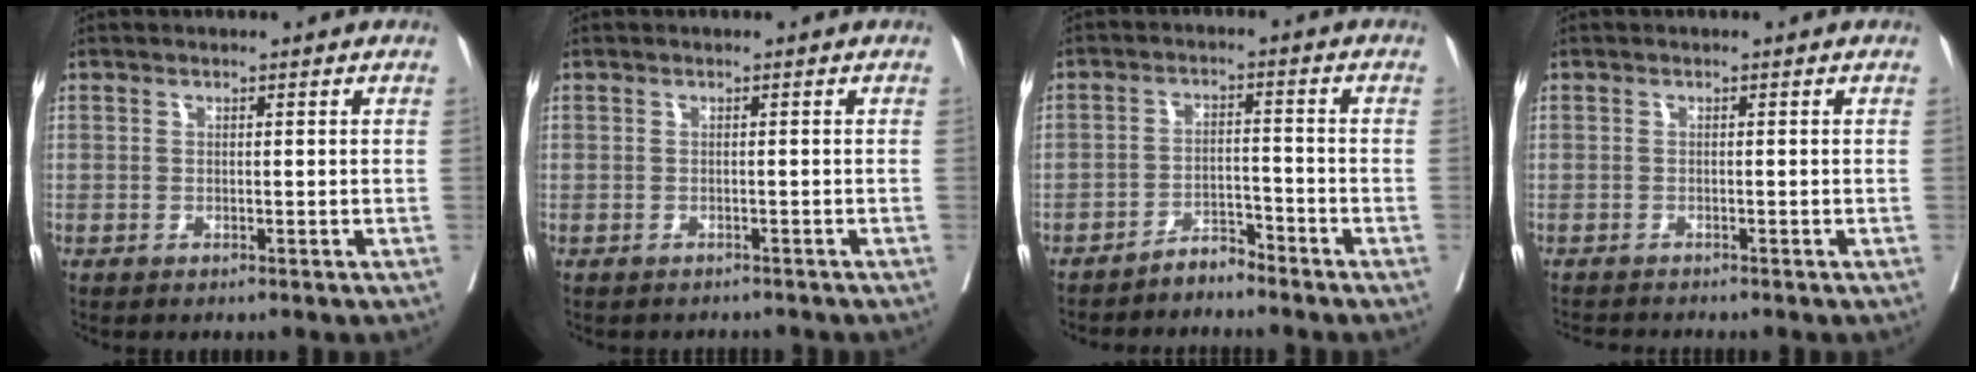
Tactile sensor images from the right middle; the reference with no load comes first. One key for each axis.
{"total": 2.9, "fx": -2.6, "fy": 1.3, "fz": 0.0, "tx": -0.001, "ty": 0.000, "tz": -0.038}
{"total": 3.2, "fx": -3.2, "fy": 0.5, "fz": 0.6, "tx": -0.006, "ty": -0.006, "tz": -0.057}
{"total": 2.6, "fx": -2.6, "fy": -0.3, "fz": 0.2, "tx": -0.001, "ty": -0.011, "tz": -0.043}